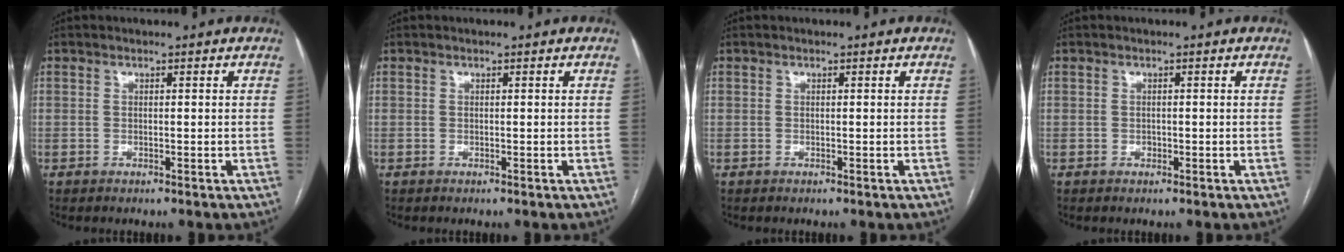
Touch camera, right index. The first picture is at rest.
{"total": 0.0}
{"total": 0.0}
{"total": 0.5, "force": [-0.2, 0.4, 0.2], "torque": [-0.003, 0.003, -0.004]}